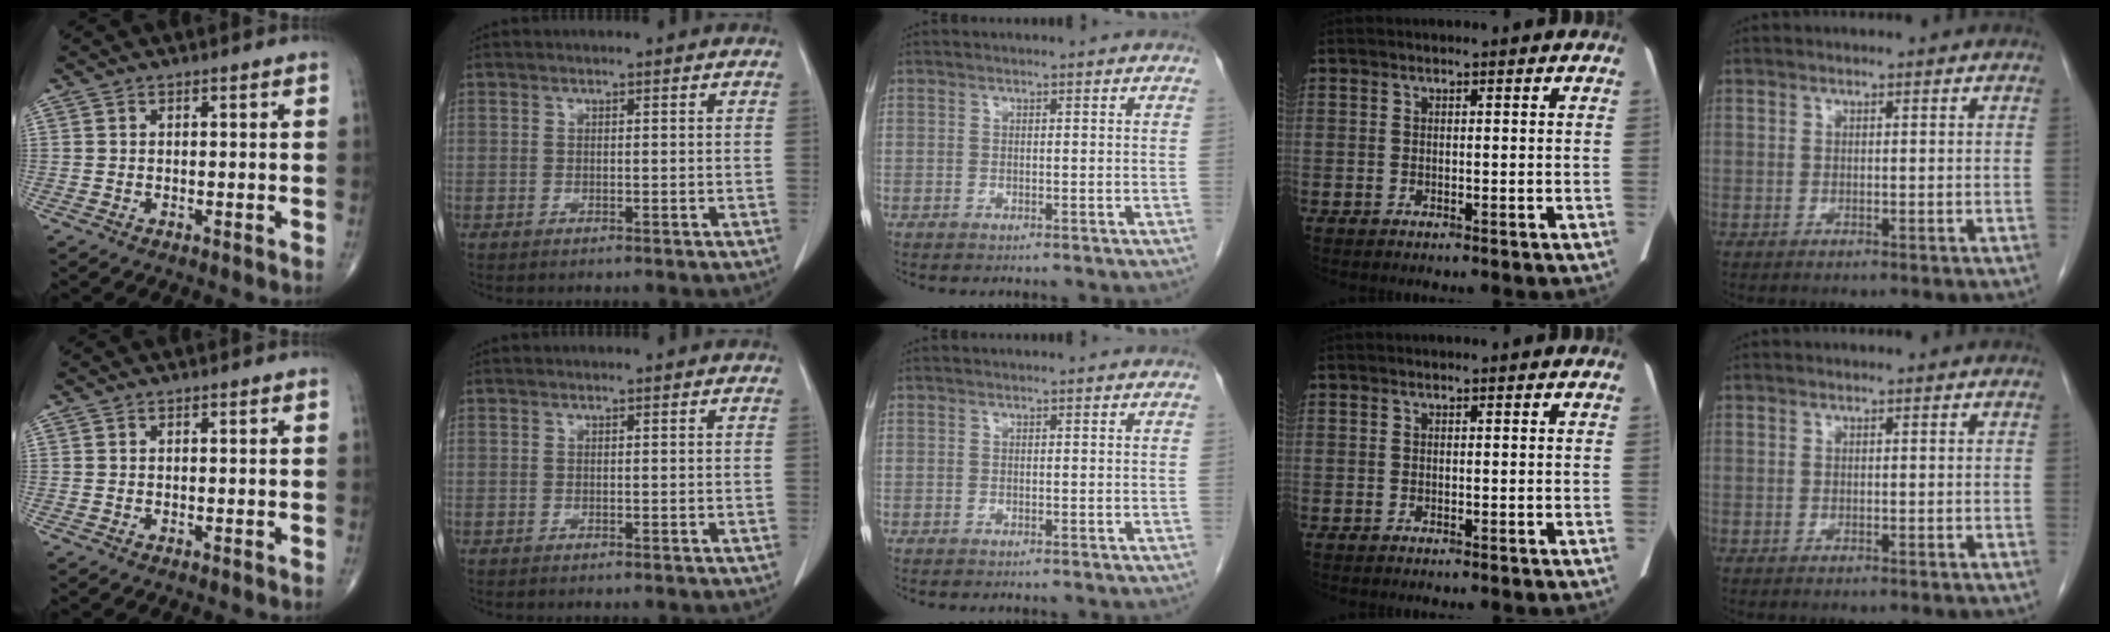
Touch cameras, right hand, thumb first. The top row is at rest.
{}